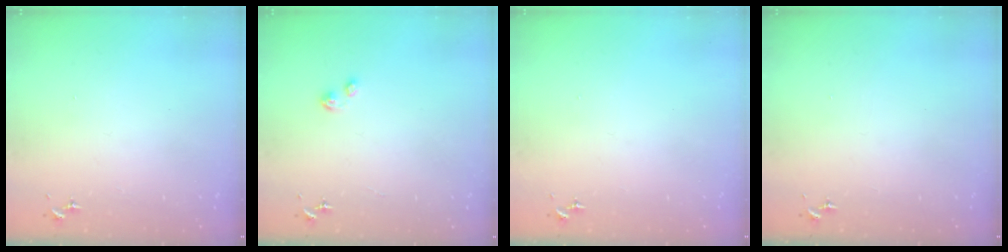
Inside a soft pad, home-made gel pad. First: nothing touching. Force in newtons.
{"total": 2.2, "press": 2.2, "slide": 0.3}
{"total": 0.0}
{"total": 0.0}